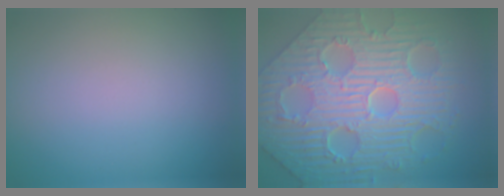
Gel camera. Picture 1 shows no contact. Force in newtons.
{"total": 11.7, "press": 8.0, "slide": 8.6}